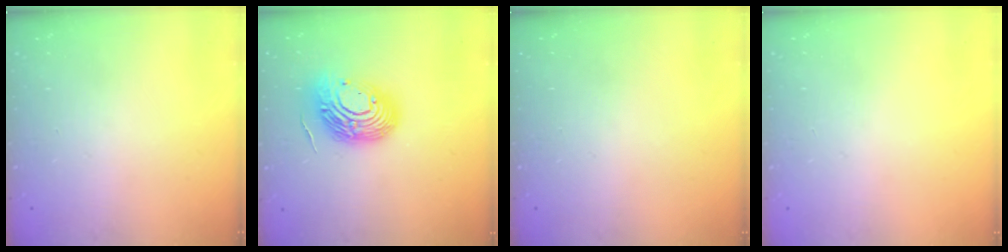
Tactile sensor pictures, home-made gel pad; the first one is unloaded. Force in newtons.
{"total": 15.7, "press": 15.7, "slide": 1.1}
{"total": 0.0}
{"total": 0.0}